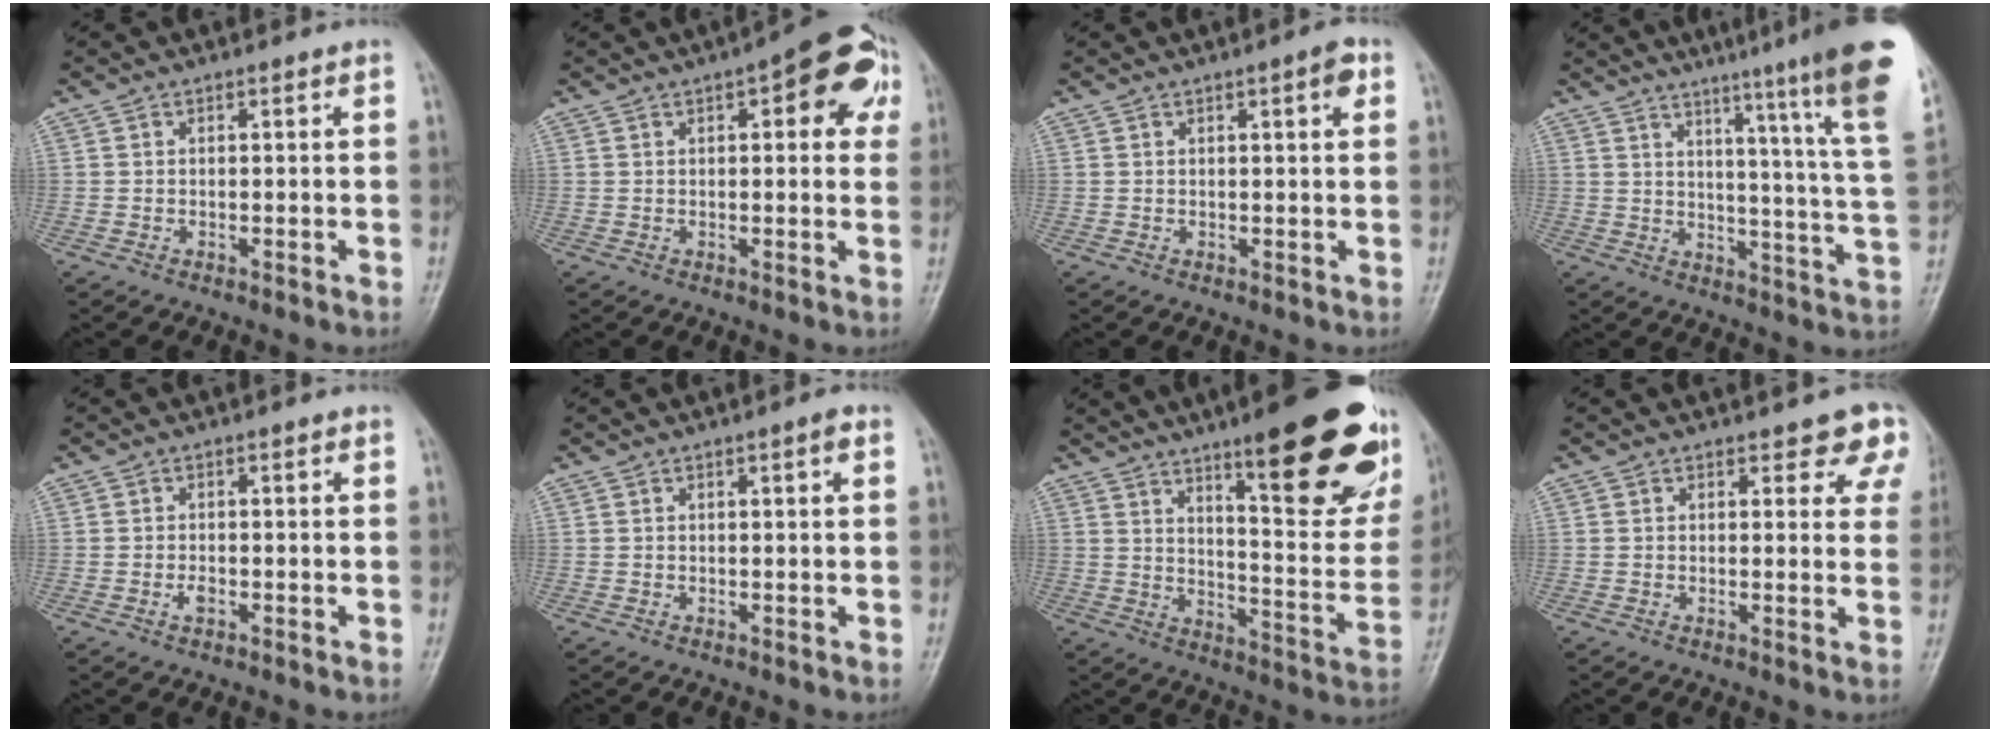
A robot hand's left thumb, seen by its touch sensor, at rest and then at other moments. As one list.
[{"total": 12.5, "force": [4.8, 5.0, 10.4], "torque": [-0.089, 0.008, 0.047]}, {"total": 2.8, "force": [1.2, 0.6, 2.5], "torque": [-0.031, -0.001, 0.015]}, {"total": 21.3, "force": [14.9, 0.1, 15.2], "torque": [-0.181, -0.095, 0.184]}, {"total": 1.5, "force": [-0.5, 0.9, 1.2], "torque": [-0.019, -0.001, -0.011]}, {"total": 1.5, "force": [0.6, 0.2, 1.3], "torque": [-0.022, 0.001, 0.008]}, {"total": 26.0, "force": [15.0, 6.3, 20.4], "torque": [-0.235, -0.072, 0.215]}, {"total": 6.0, "force": [4.5, 2.8, 2.9], "torque": [0.003, -0.021, 0.036]}]